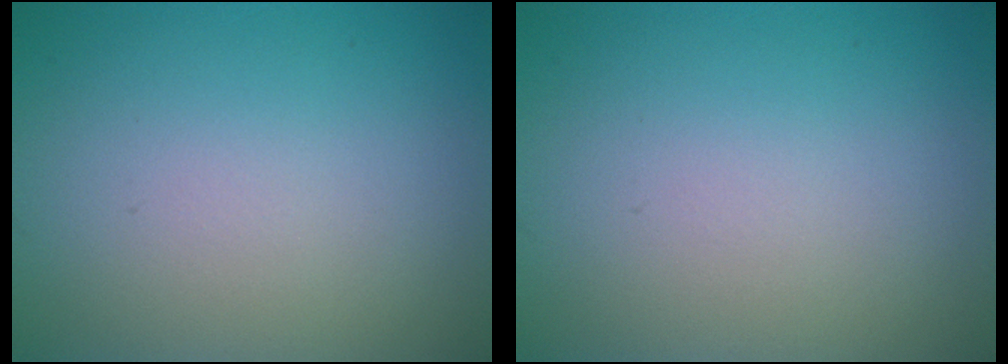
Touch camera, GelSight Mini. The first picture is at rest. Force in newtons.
{"total": 0.0}